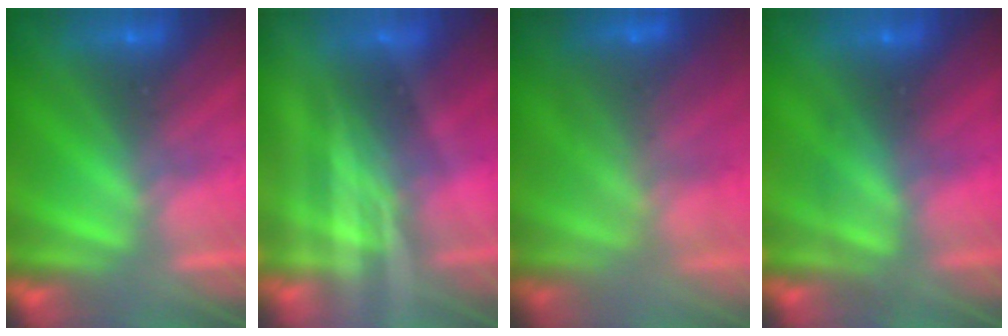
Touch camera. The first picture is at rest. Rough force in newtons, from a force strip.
{"total": 2.1}
{"total": 7.4}
{"total": 2.4}